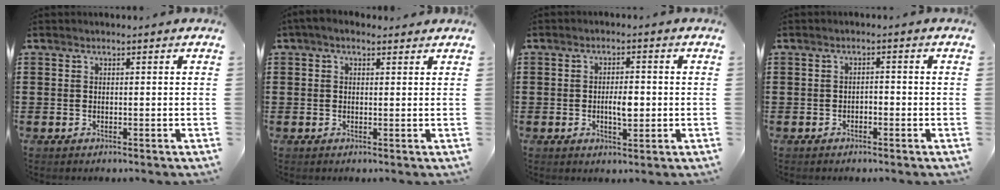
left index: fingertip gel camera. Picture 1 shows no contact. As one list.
[{"total": 1.5, "force": [0.6, 1.0, 0.9], "torque": [-0.020, 0.007, 0.011]}, {"total": 3.7, "force": [-0.4, 1.5, 3.4], "torque": [-0.054, 0.002, -0.010]}, {"total": 1.2, "force": [-1.2, 0.4, 0.3], "torque": [-0.011, 0.002, -0.025]}]